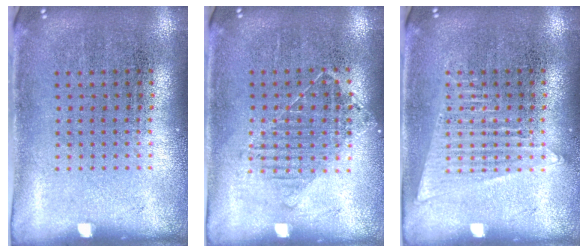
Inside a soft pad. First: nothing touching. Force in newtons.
{"total": 1.1, "press": 0.9, "slide": 0.6}
{"total": 1.8, "press": 1.8, "slide": 0.3}